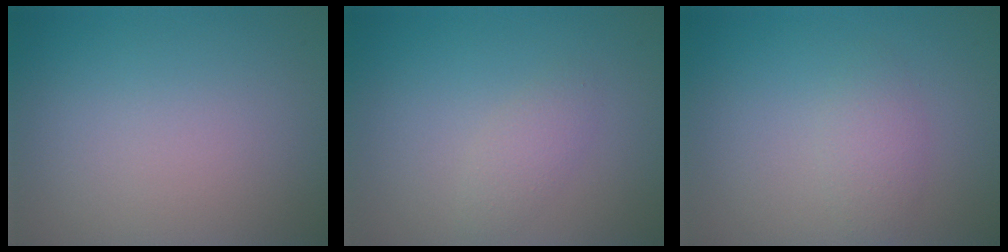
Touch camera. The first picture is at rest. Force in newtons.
{"total": 1.5, "press": 1.5, "slide": 0.0}
{"total": 1.8, "press": 1.8, "slide": 0.0}